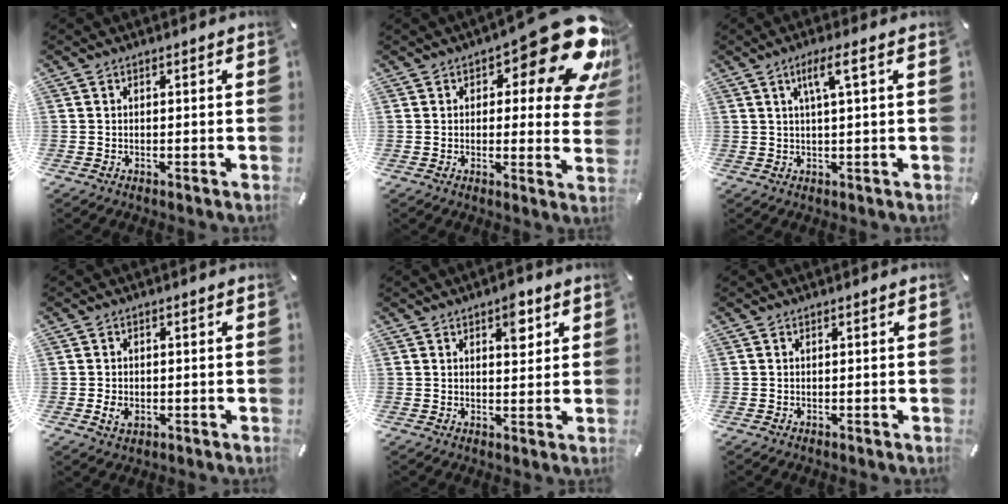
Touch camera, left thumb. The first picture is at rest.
{"total": 18.7, "force": [9.9, 7.3, 14.1], "torque": [-0.173, -0.075, 0.164]}
{"total": 5.1, "force": [1.7, 0.4, 4.8], "torque": [-0.096, 0.000, 0.025]}
{"total": 2.6, "force": [-0.7, 1.9, 1.7], "torque": [-0.044, -0.003, -0.015]}
{"total": 5.6, "force": [2.9, 3.0, 3.7], "torque": [-0.032, -0.013, 0.041]}
{"total": 0.0}